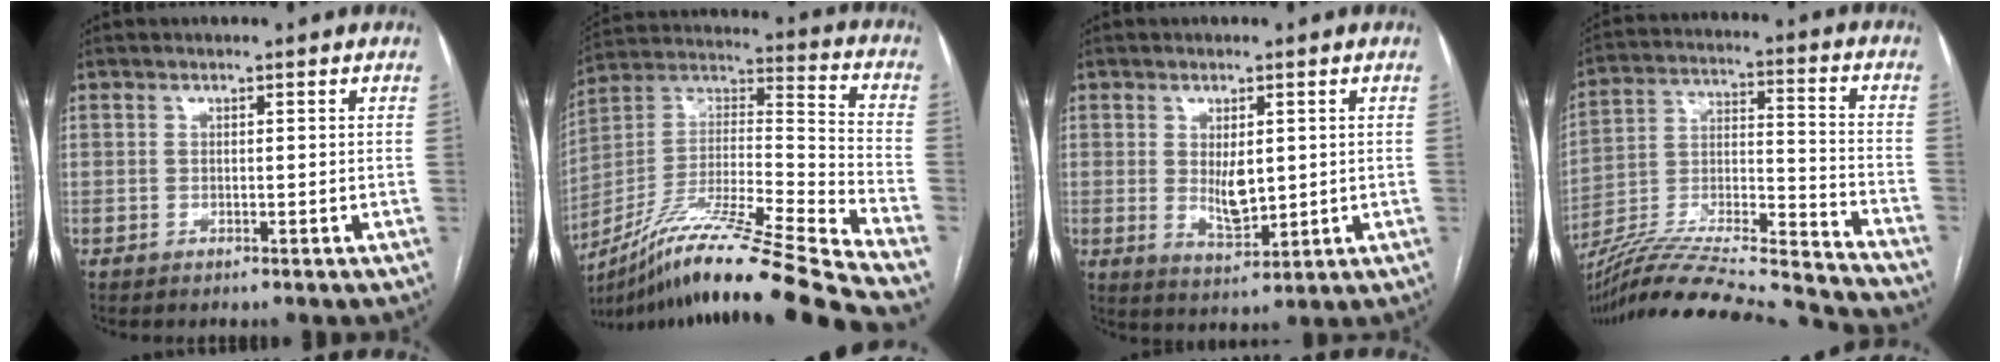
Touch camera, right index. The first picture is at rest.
{"total": 26.4, "force": [-21.3, -1.4, 15.4], "torque": [-0.254, -0.016, -0.374]}
{"total": 4.8, "force": [0.5, 1.9, 4.3], "torque": [-0.077, -0.012, 0.016]}
{"total": 28.2, "force": [-26.0, 1.3, 10.8], "torque": [-0.173, -0.018, -0.406]}